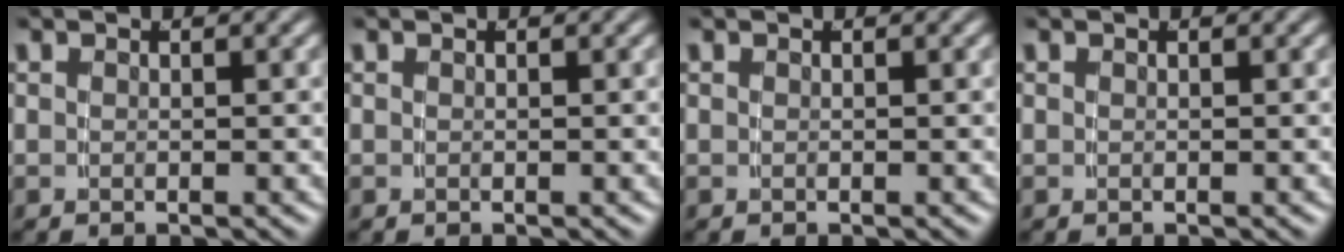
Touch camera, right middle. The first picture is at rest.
{"total": 0.0}
{"total": 0.0}
{"total": 0.0}